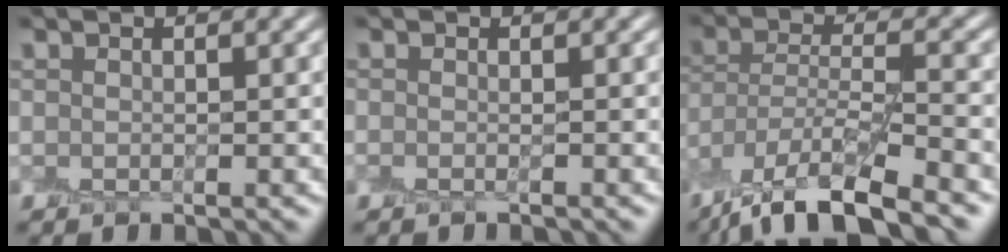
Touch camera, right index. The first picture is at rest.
{"total": 0.8, "force": [-0.5, 0.1, 0.6], "torque": [-0.014, -0.006, -0.009]}
{"total": 10.6, "force": [-7.7, 3.0, 6.7], "torque": [-0.128, -0.007, -0.143]}